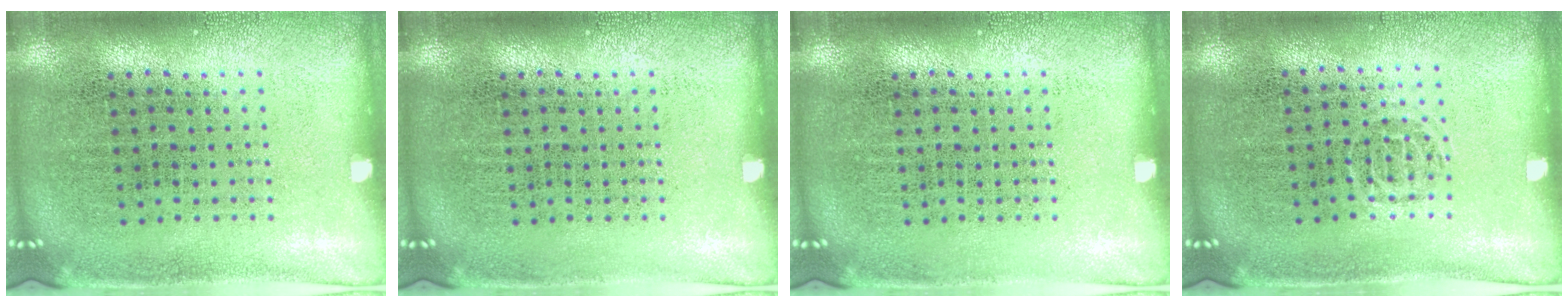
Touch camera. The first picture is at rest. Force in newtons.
{"total": 0.0}
{"total": 0.0}
{"total": 0.6, "press": 0.5, "slide": 0.4}